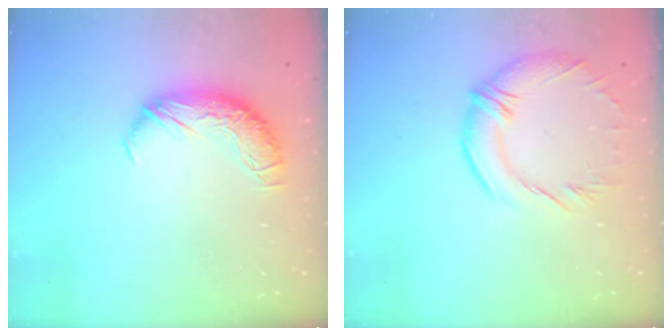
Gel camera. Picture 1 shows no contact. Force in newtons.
{"total": 4.9, "press": 3.9, "slide": 2.9}